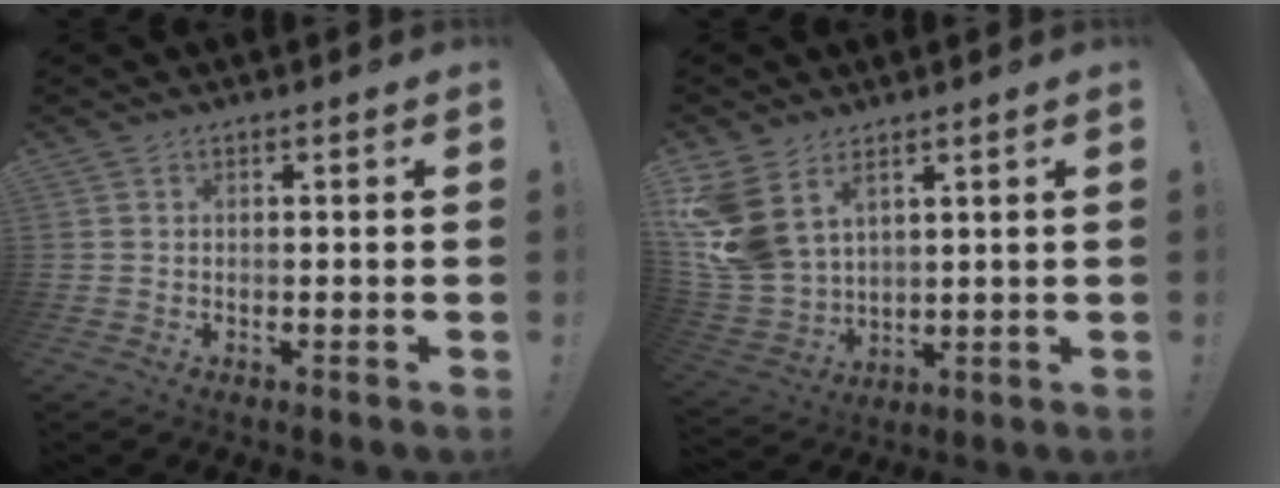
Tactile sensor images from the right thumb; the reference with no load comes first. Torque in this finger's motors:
{"motor_torque": [0.28, 0.37, 1.17, 0.76, 0.15]}